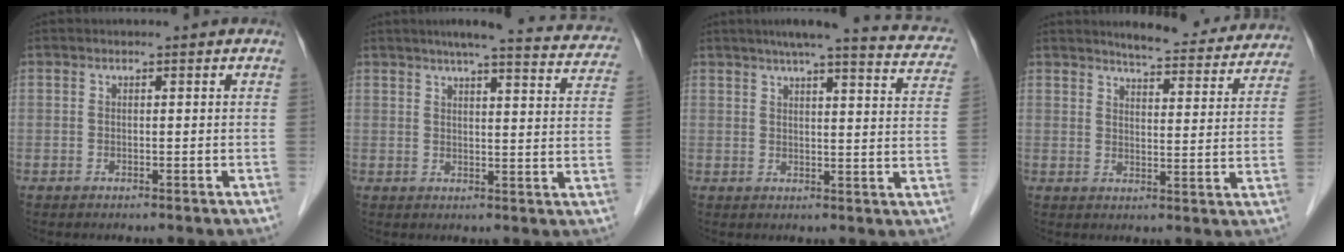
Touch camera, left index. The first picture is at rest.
{"total": 19.3, "force": [17.2, 2.3, 8.5], "torque": [-0.102, -0.010, 0.193]}
{"total": 18.3, "force": [15.7, 2.1, 9.1], "torque": [-0.113, -0.006, 0.175]}
{"total": 15.3, "force": [14.3, 2.6, 4.6], "torque": [-0.041, -0.026, 0.159]}